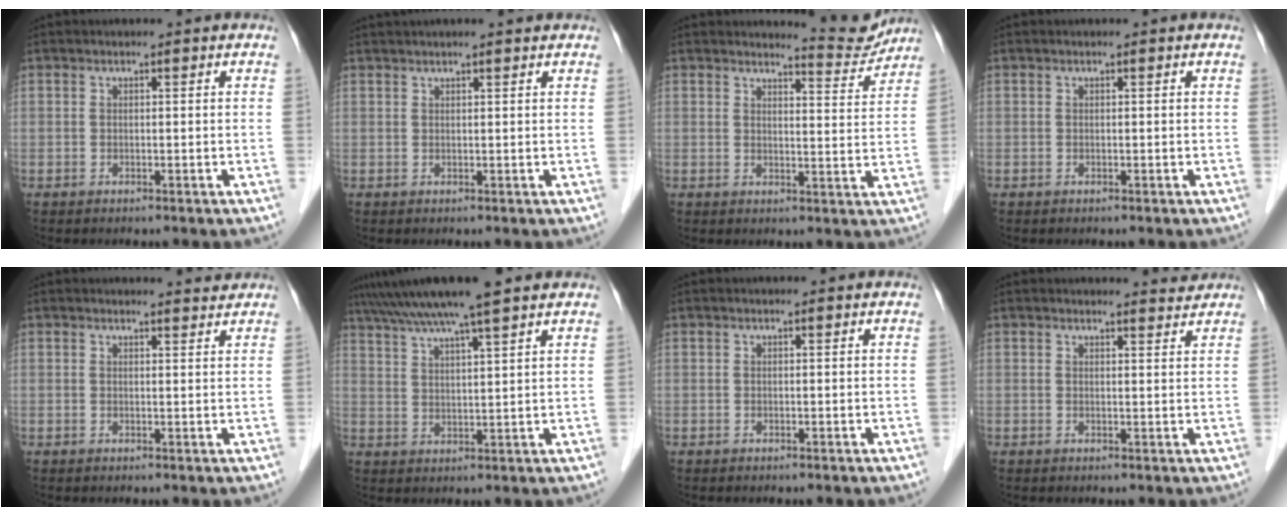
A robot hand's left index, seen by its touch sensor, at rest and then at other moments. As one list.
[{"total": 5.0, "force": [4.4, -0.2, 2.5], "torque": [-0.035, 0.031, 0.061]}, {"total": 4.8, "force": [4.8, 0.0, -0.4], "torque": [-0.004, -0.031, 0.055]}, {"total": 0.0}, {"total": 2.1, "force": [2.1, 0.0, -0.2], "torque": [-0.006, -0.006, 0.022]}, {"total": 10.7, "force": [8.8, -0.8, 6.0], "torque": [-0.109, 0.025, 0.137]}, {"total": 0.0}, {"total": 2.2, "force": [2.1, 0.0, -0.3], "torque": [-0.005, -0.009, 0.022]}]